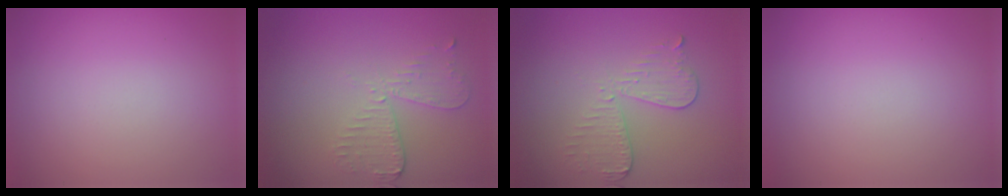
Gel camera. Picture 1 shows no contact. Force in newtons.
{"total": 2.6, "press": 2.3, "slide": 1.3}
{"total": 2.9, "press": 2.7, "slide": 1.2}
{"total": 0.0}